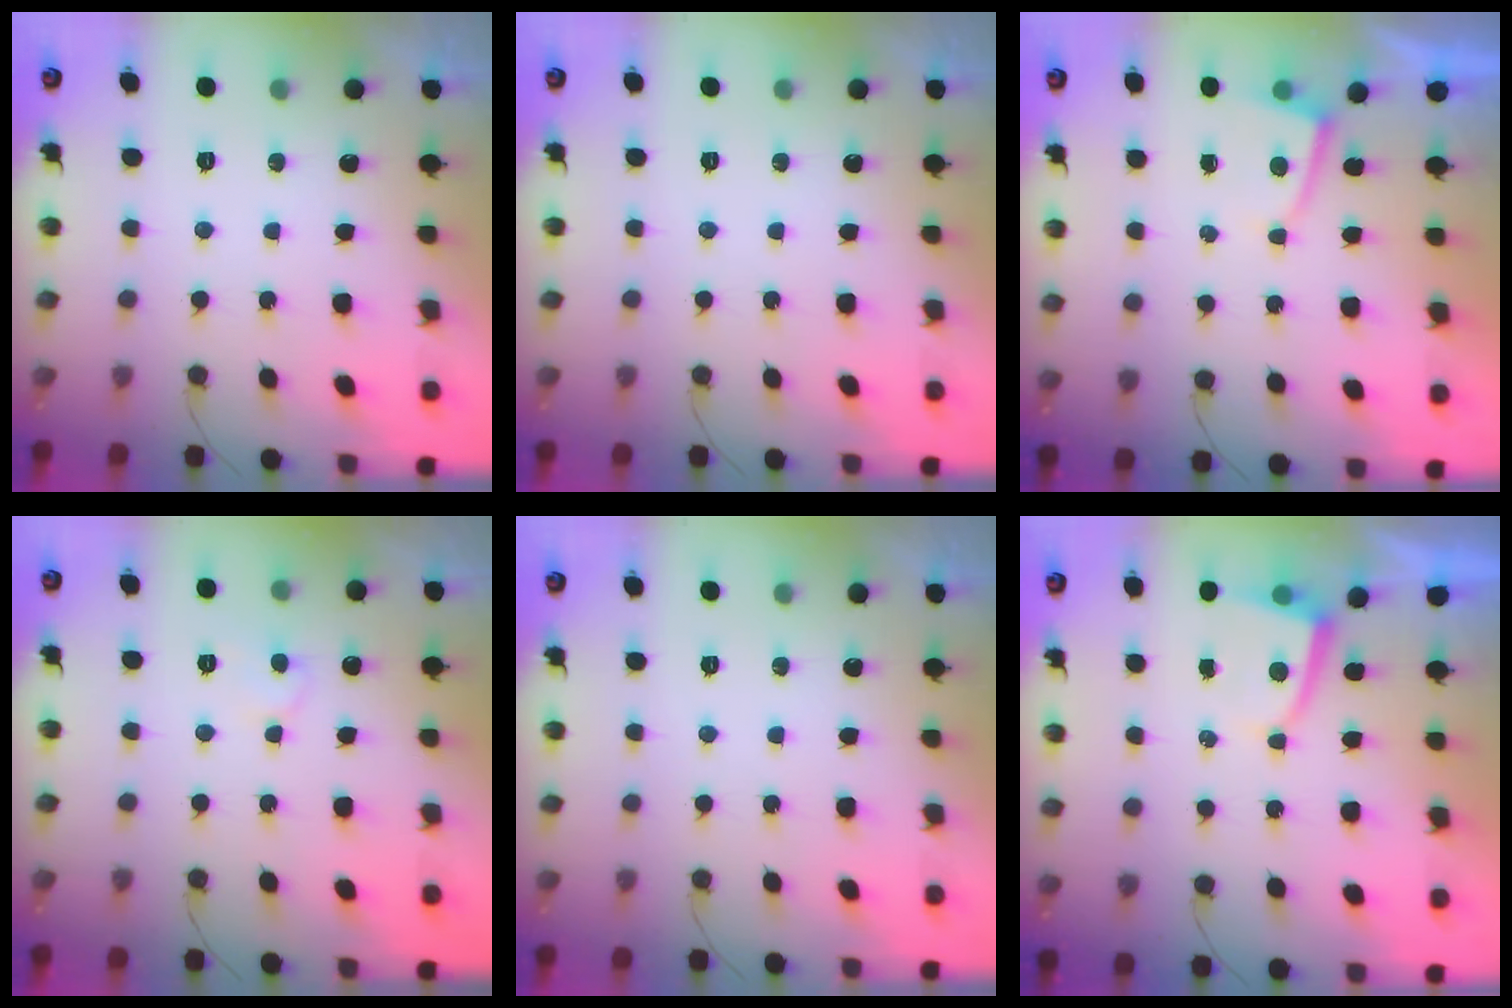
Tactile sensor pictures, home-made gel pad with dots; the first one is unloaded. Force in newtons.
{"total": 0.0}
{"total": 2.0, "press": 2.0, "slide": 0.3}
{"total": 5.5, "press": 5.5, "slide": 0.3}
{"total": 0.0}
{"total": 1.8, "press": 1.8, "slide": 0.3}